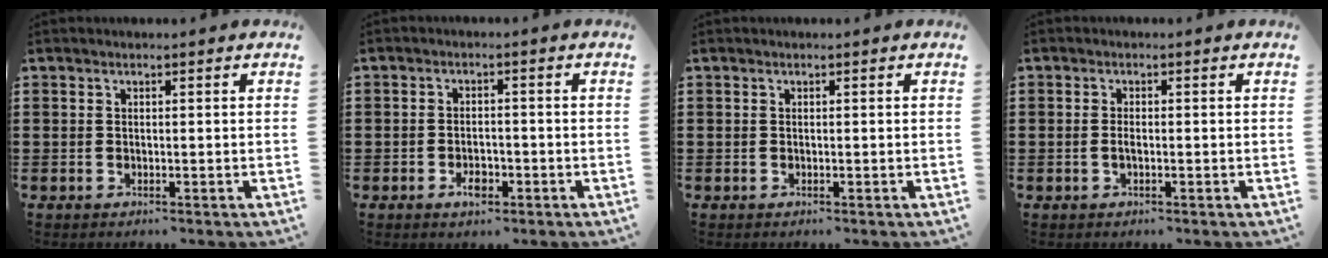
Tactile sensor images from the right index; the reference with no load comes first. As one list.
[{"total": 3.3, "force": [-1.3, 1.8, 2.5], "torque": [-0.037, 0.000, -0.024]}, {"total": 0.0}, {"total": 1.3, "force": [-0.2, 0.5, 1.1], "torque": [-0.022, 0.000, -0.004]}]